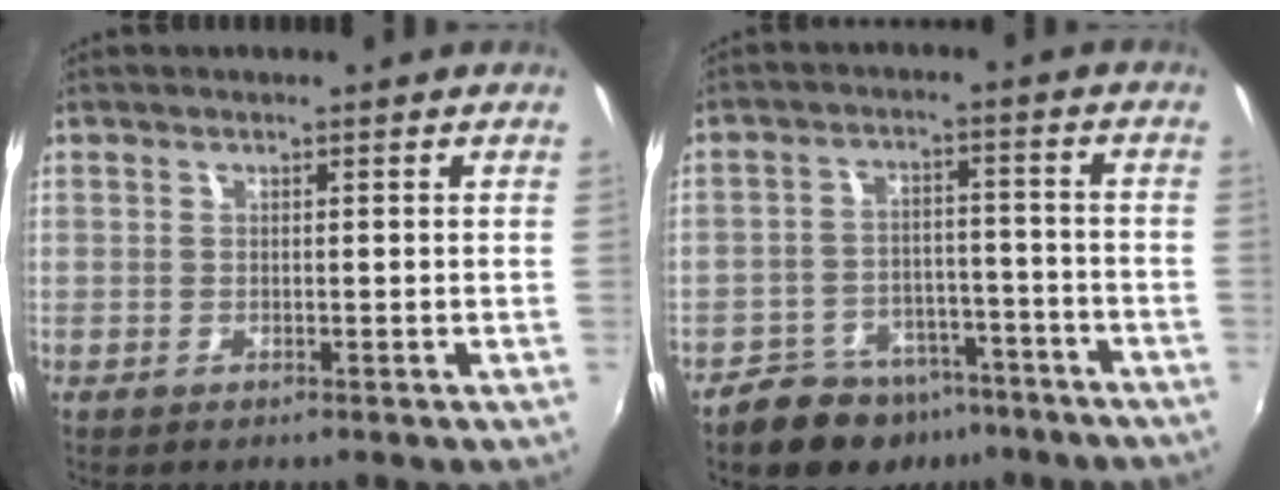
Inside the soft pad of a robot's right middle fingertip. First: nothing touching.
{"total": 12.3, "force": [-8.9, 7.2, 4.4], "torque": [-0.102, 0.017, -0.116]}